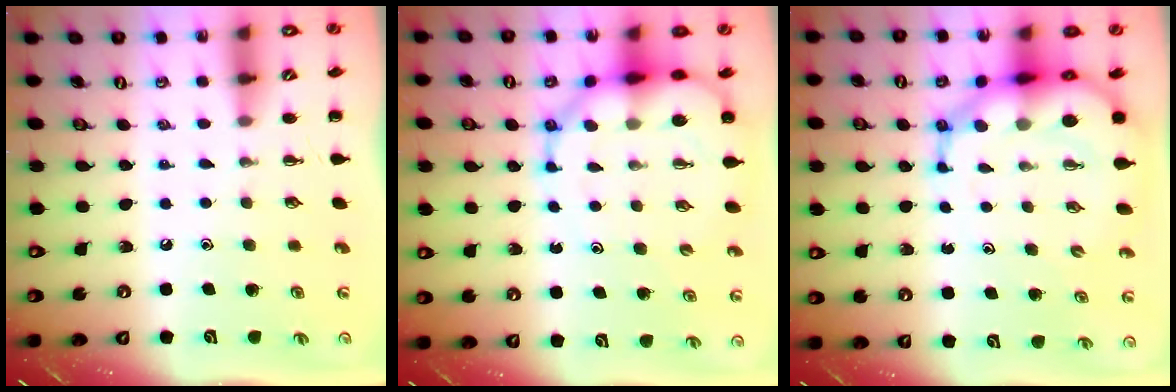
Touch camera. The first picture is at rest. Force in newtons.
{"total": 11.7, "press": 11.3, "slide": 3.2}
{"total": 11.7, "press": 11.1, "slide": 3.5}